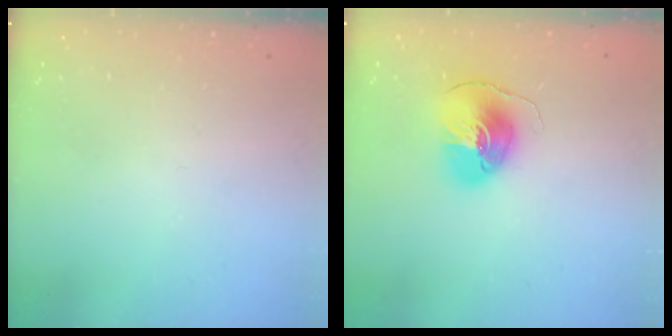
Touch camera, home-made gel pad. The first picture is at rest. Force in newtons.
{"total": 9.9, "press": 9.9, "slide": 1.3}